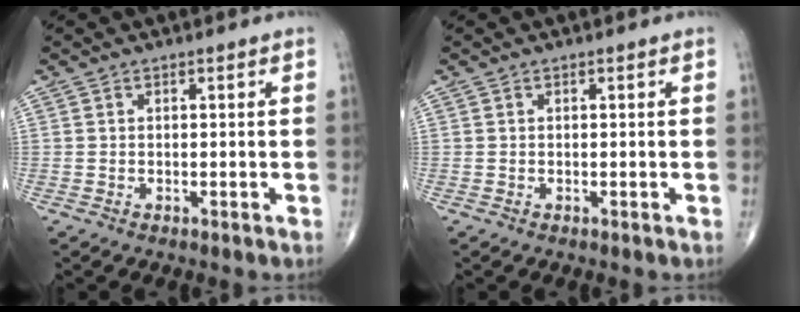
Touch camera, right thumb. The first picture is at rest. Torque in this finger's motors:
{"motor_torque": [-0.01, 0.01, 0.00, 0.00, 0.00]}